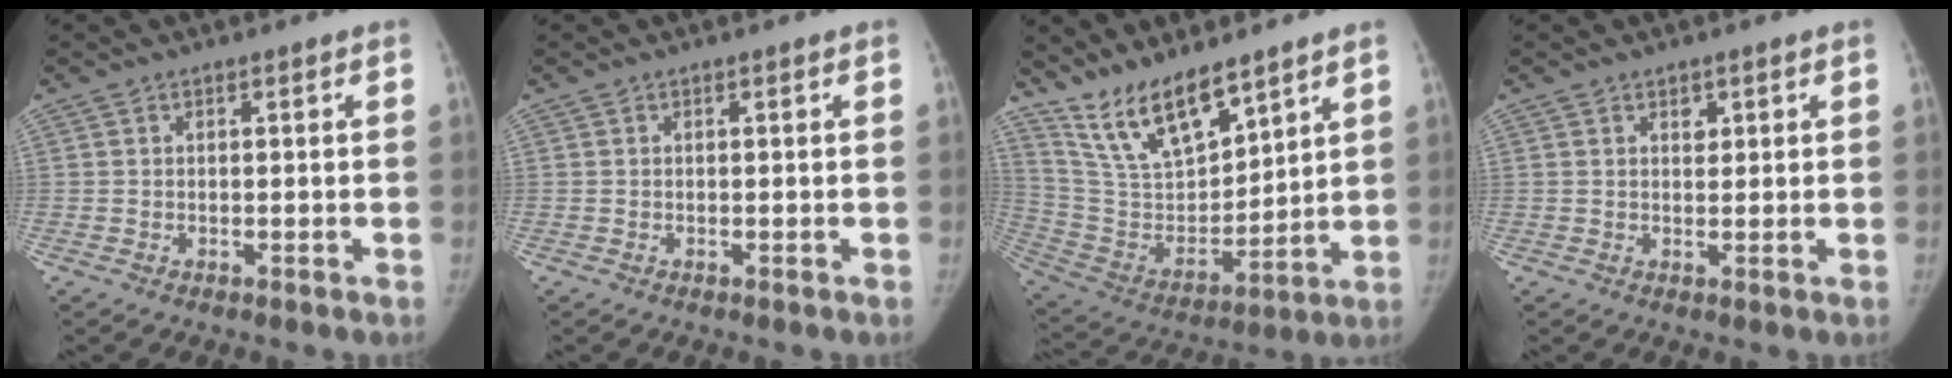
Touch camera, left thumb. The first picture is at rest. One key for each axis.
{"total": 0.0}
{"total": 14.9, "fx": 11.7, "fy": 5.0, "fz": 7.8, "tx": -0.115, "ty": -0.066, "tz": 0.235}
{"total": 1.8, "fx": 1.0, "fy": 1.2, "fz": 0.8, "tx": -0.001, "ty": -0.005, "tz": 0.015}